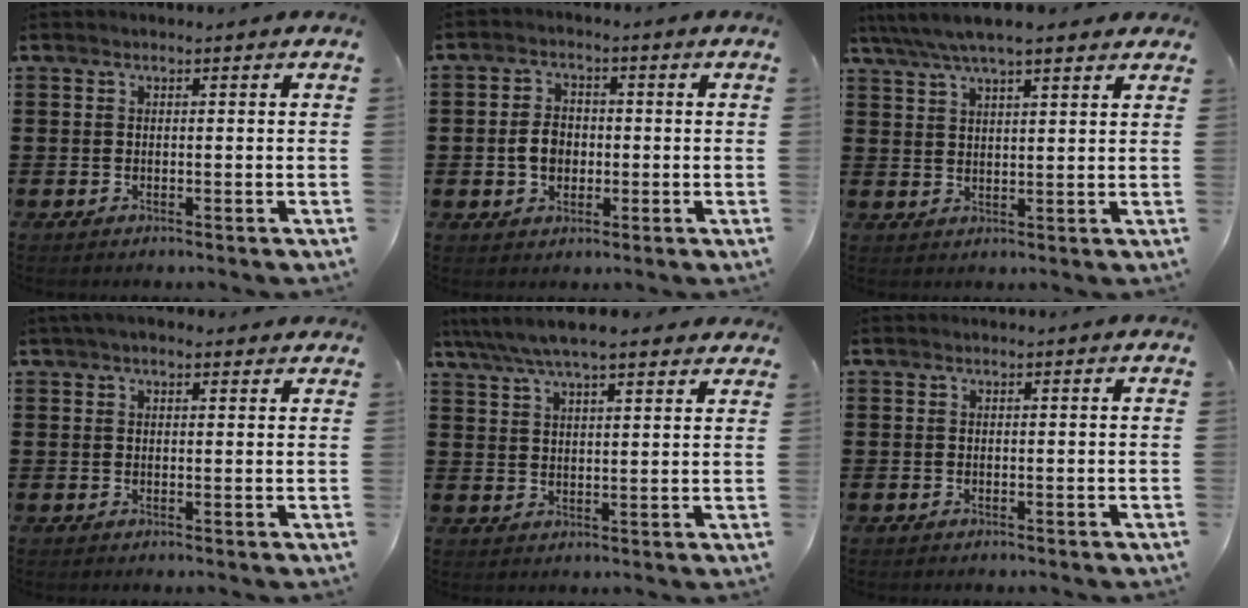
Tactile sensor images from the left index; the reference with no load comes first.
{"total": 4.5, "force": [-0.6, 3.3, 2.9], "torque": [-0.068, 0.006, -0.016]}
{"total": 5.5, "force": [4.5, 1.2, 3.0], "torque": [-0.068, -0.006, 0.081]}
{"total": 2.7, "force": [2.0, 1.1, 1.4], "torque": [-0.033, 0.006, 0.037]}
{"total": 6.3, "force": [5.4, 1.3, 3.0], "torque": [-0.073, -0.011, 0.095]}
{"total": 0.0}